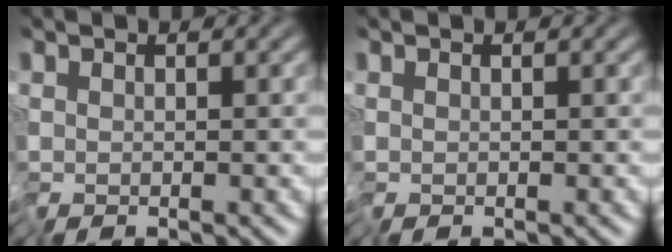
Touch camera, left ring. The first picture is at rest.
{"total": 0.0}